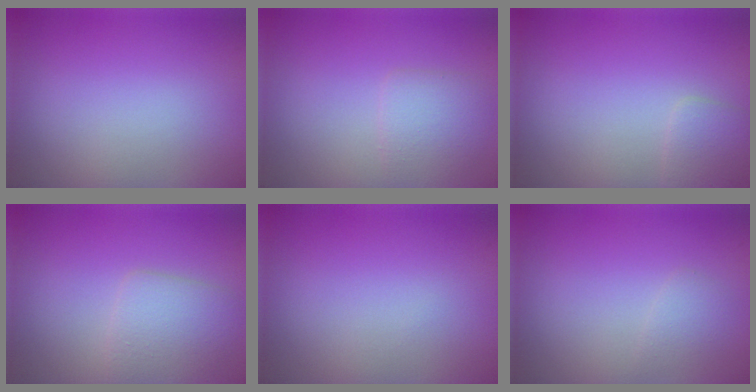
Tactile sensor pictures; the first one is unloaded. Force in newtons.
{"total": 2.2, "press": 2.2, "slide": 0.1}
{"total": 1.5, "press": 1.5, "slide": 0.0}
{"total": 3.0, "press": 3.0, "slide": 0.1}
{"total": 0.0}
{"total": 1.1, "press": 1.1, "slide": 0.1}